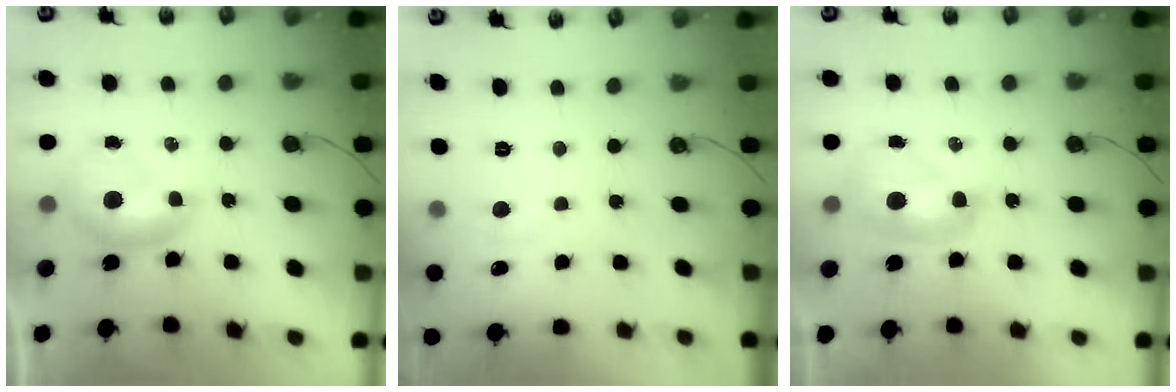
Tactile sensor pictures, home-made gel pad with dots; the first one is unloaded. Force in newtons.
{"total": 1.3, "press": 1.1, "slide": 0.5}
{"total": 2.3, "press": 2.3, "slide": 0.2}